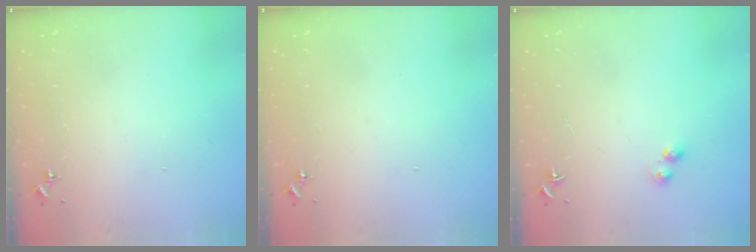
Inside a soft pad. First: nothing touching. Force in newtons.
{"total": 0.0}
{"total": 3.8, "press": 3.8, "slide": 0.5}